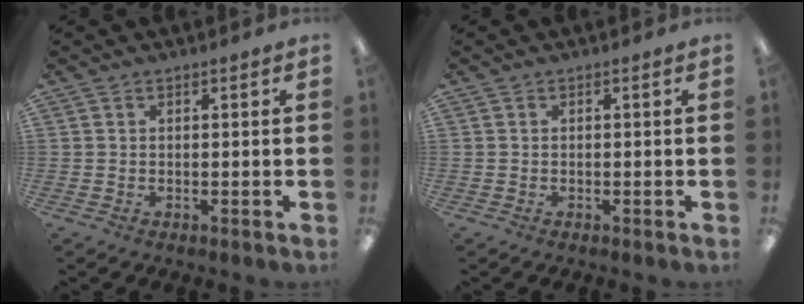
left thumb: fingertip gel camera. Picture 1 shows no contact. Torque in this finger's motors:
{"motor_torque": [0.00, 0.01, 0.00, 0.00, 0.00]}